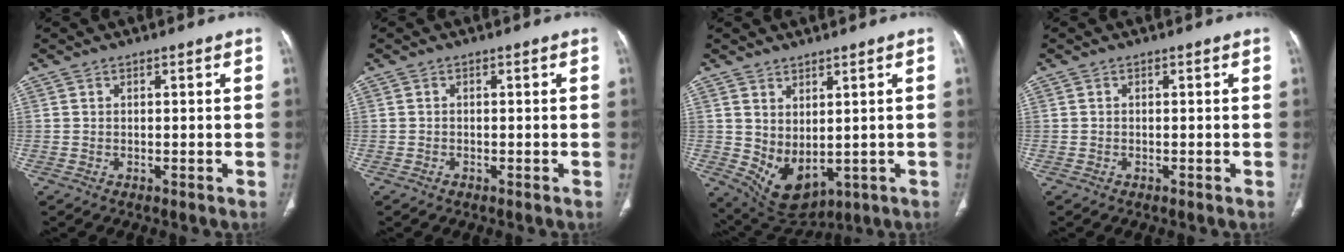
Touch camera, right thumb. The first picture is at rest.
{"total": 0.6, "force": [-0.4, 0.4, 0.2], "torque": [-0.001, 0.001, -0.009]}
{"total": 8.3, "force": [0.2, 5.1, 6.6], "torque": [-0.101, -0.014, 0.036]}
{"total": 0.0}